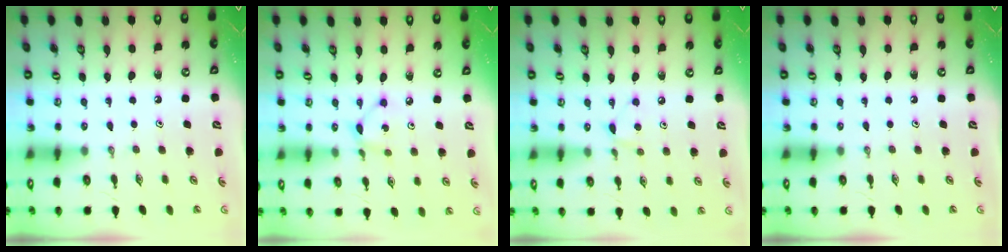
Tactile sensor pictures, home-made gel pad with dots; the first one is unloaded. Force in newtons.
{"total": 3.6, "press": 3.6, "slide": 0.1}
{"total": 5.6, "press": 5.5, "slide": 0.7}
{"total": 0.0}